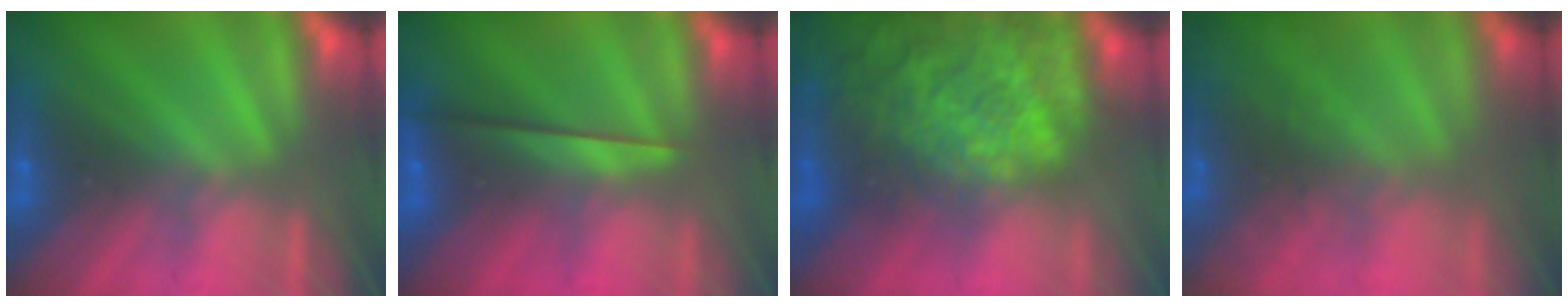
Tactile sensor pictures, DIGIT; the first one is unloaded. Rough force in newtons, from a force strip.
{"total": 2.5}
{"total": 9.4}
{"total": 8.2}